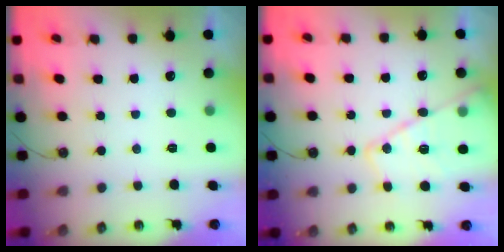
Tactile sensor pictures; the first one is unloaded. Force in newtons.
{"total": 15.5, "press": 15.4, "slide": 1.2}